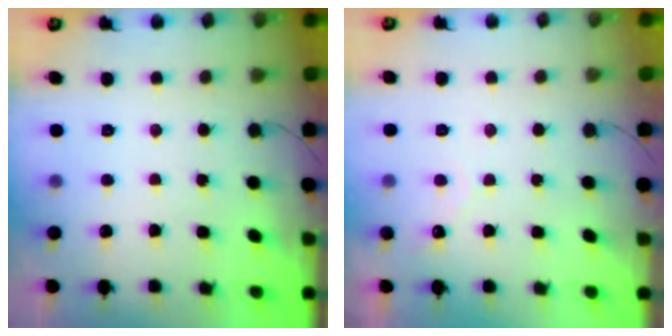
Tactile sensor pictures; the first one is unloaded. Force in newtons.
{"total": 2.3, "press": 2.3, "slide": 0.1}